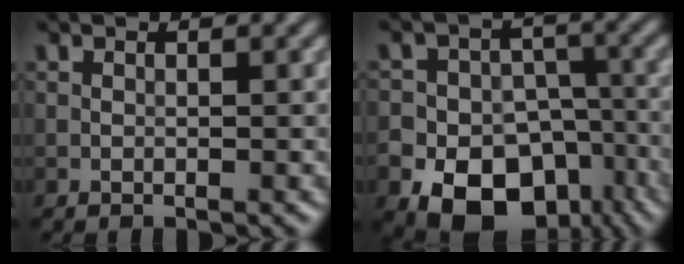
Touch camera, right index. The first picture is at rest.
{"total": 16.2, "force": [-8.7, 12.3, 5.9], "torque": [-0.085, -0.063, -0.143]}